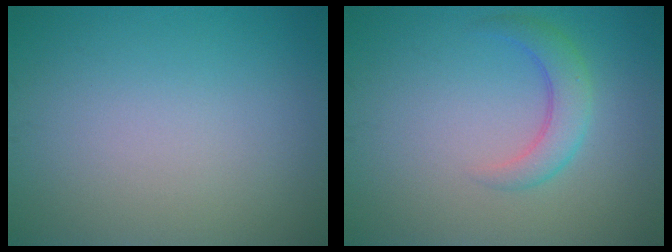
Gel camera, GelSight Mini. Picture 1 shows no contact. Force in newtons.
{"total": 2.8, "press": 2.8, "slide": 0.1}